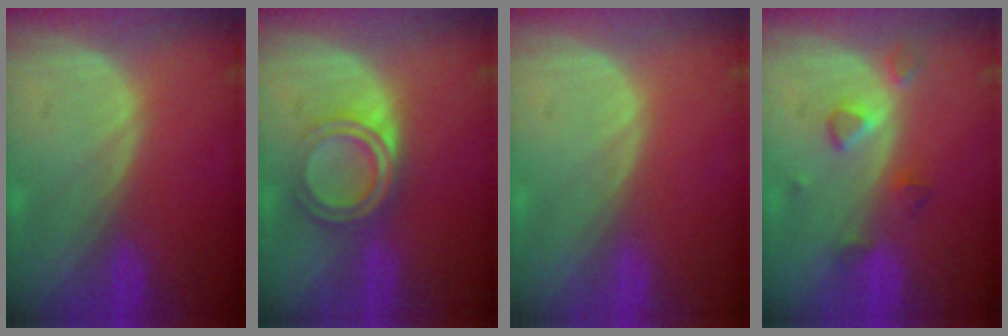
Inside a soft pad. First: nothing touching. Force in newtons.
{"total": 5.3, "press": 4.9, "slide": 2.0}
{"total": 0.0}
{"total": 3.8, "press": 3.7, "slide": 0.8}